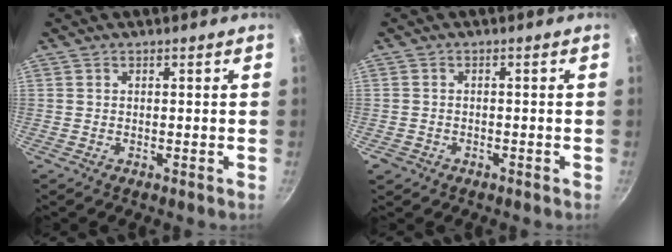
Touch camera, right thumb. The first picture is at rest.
{"total": 1.9, "force": [-1.0, 1.5, 0.6], "torque": [-0.019, 0.010, -0.009]}